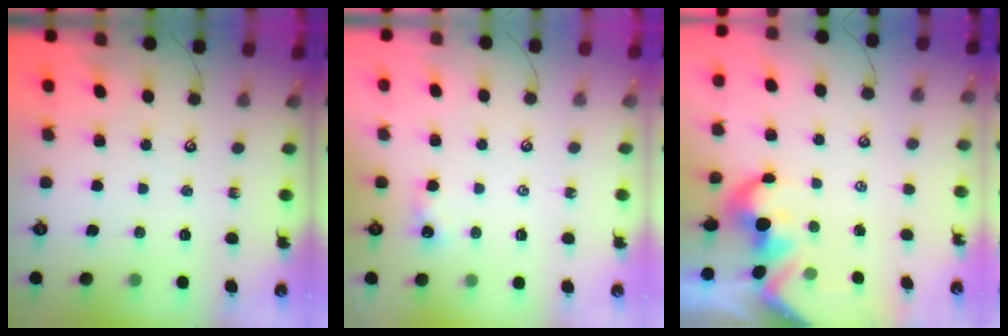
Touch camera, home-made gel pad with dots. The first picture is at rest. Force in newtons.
{"total": 2.4, "press": 2.4, "slide": 0.4}
{"total": 1.7, "press": 1.4, "slide": 1.0}